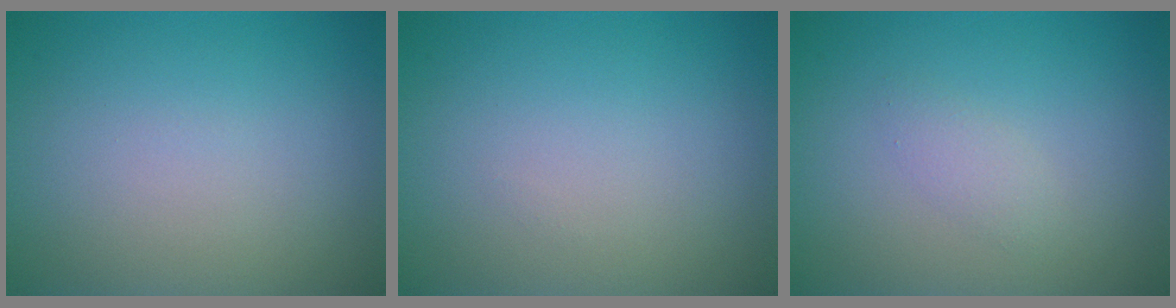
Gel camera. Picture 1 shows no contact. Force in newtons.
{"total": 0.0}
{"total": 1.1, "press": 1.1, "slide": 0.1}